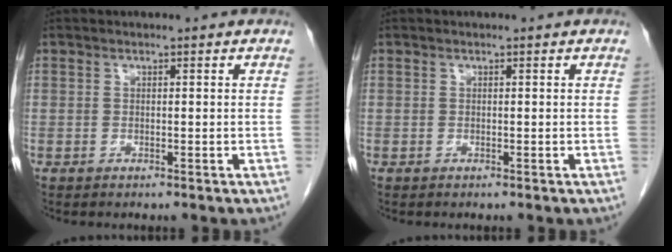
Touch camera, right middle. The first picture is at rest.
{"total": 0.0}